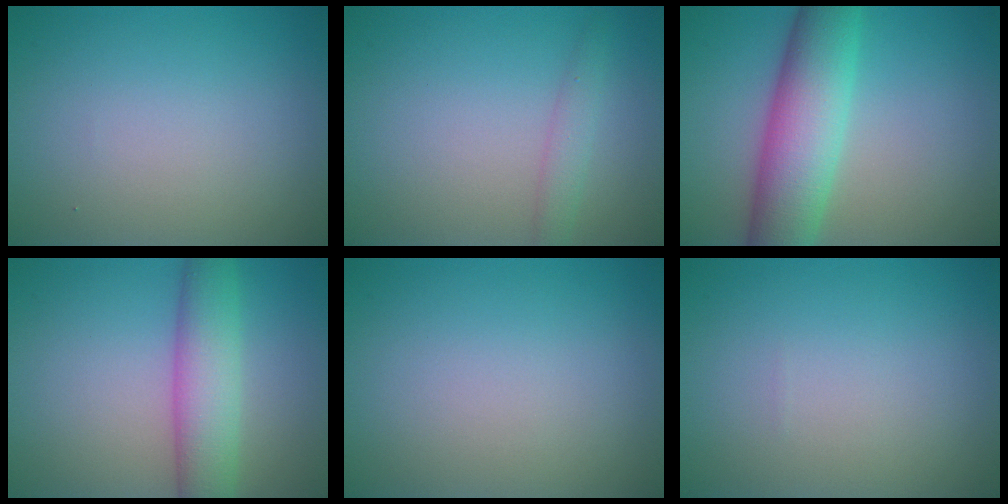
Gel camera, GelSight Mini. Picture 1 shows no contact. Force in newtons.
{"total": 1.7, "press": 1.7, "slide": 0.1}
{"total": 8.3, "press": 8.3, "slide": 0.2}
{"total": 5.5, "press": 5.5, "slide": 0.2}
{"total": 0.0}
{"total": 0.0}